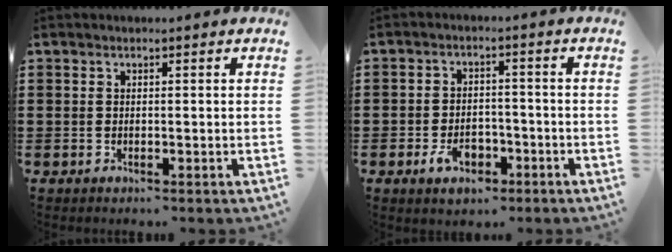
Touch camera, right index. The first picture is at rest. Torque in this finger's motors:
{"motor_torque": [1.07, 1.07, 0.12, 0.02]}